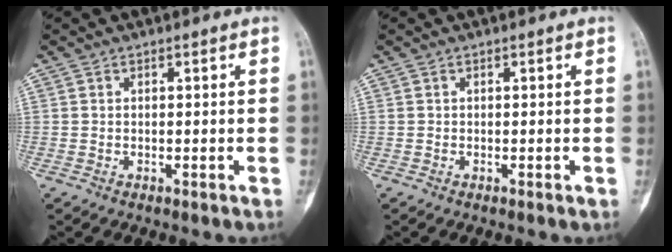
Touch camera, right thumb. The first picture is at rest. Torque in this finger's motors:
{"motor_torque": [-0.25, 0.26, -0.32, 0.19, -0.02]}